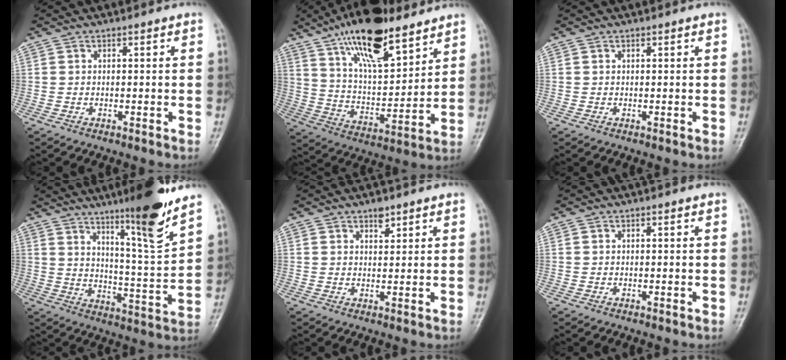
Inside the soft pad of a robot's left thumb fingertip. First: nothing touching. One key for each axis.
{"total": 19.9, "fx": 13.2, "fy": 7.3, "fz": 12.9, "tx": -0.192, "ty": -0.057, "tz": 0.236}
{"total": 0.0}
{"total": 14.8, "fx": 10.4, "fy": 0.9, "fz": 10.6, "tx": -0.150, "ty": -0.074, "tz": 0.166}
{"total": 2.3, "fx": 1.7, "fy": 1.1, "fz": 1.2, "tx": -0.009, "ty": -0.011, "tz": 0.027}
{"total": 0.0}